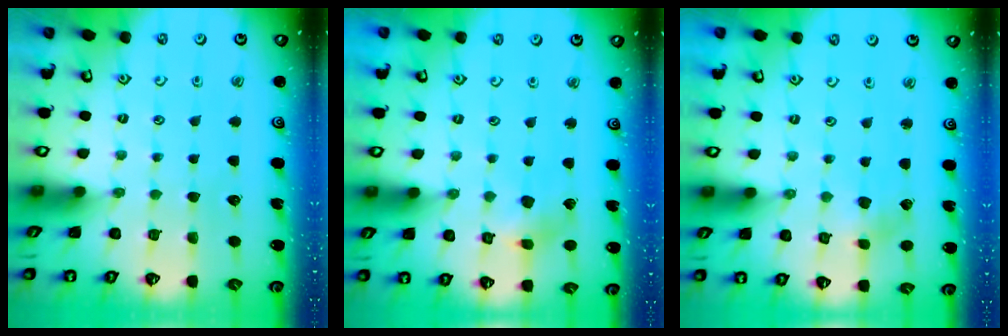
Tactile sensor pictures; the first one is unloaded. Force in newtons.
{"total": 5.1, "press": 5.0, "slide": 0.5}
{"total": 2.6, "press": 2.6, "slide": 0.4}